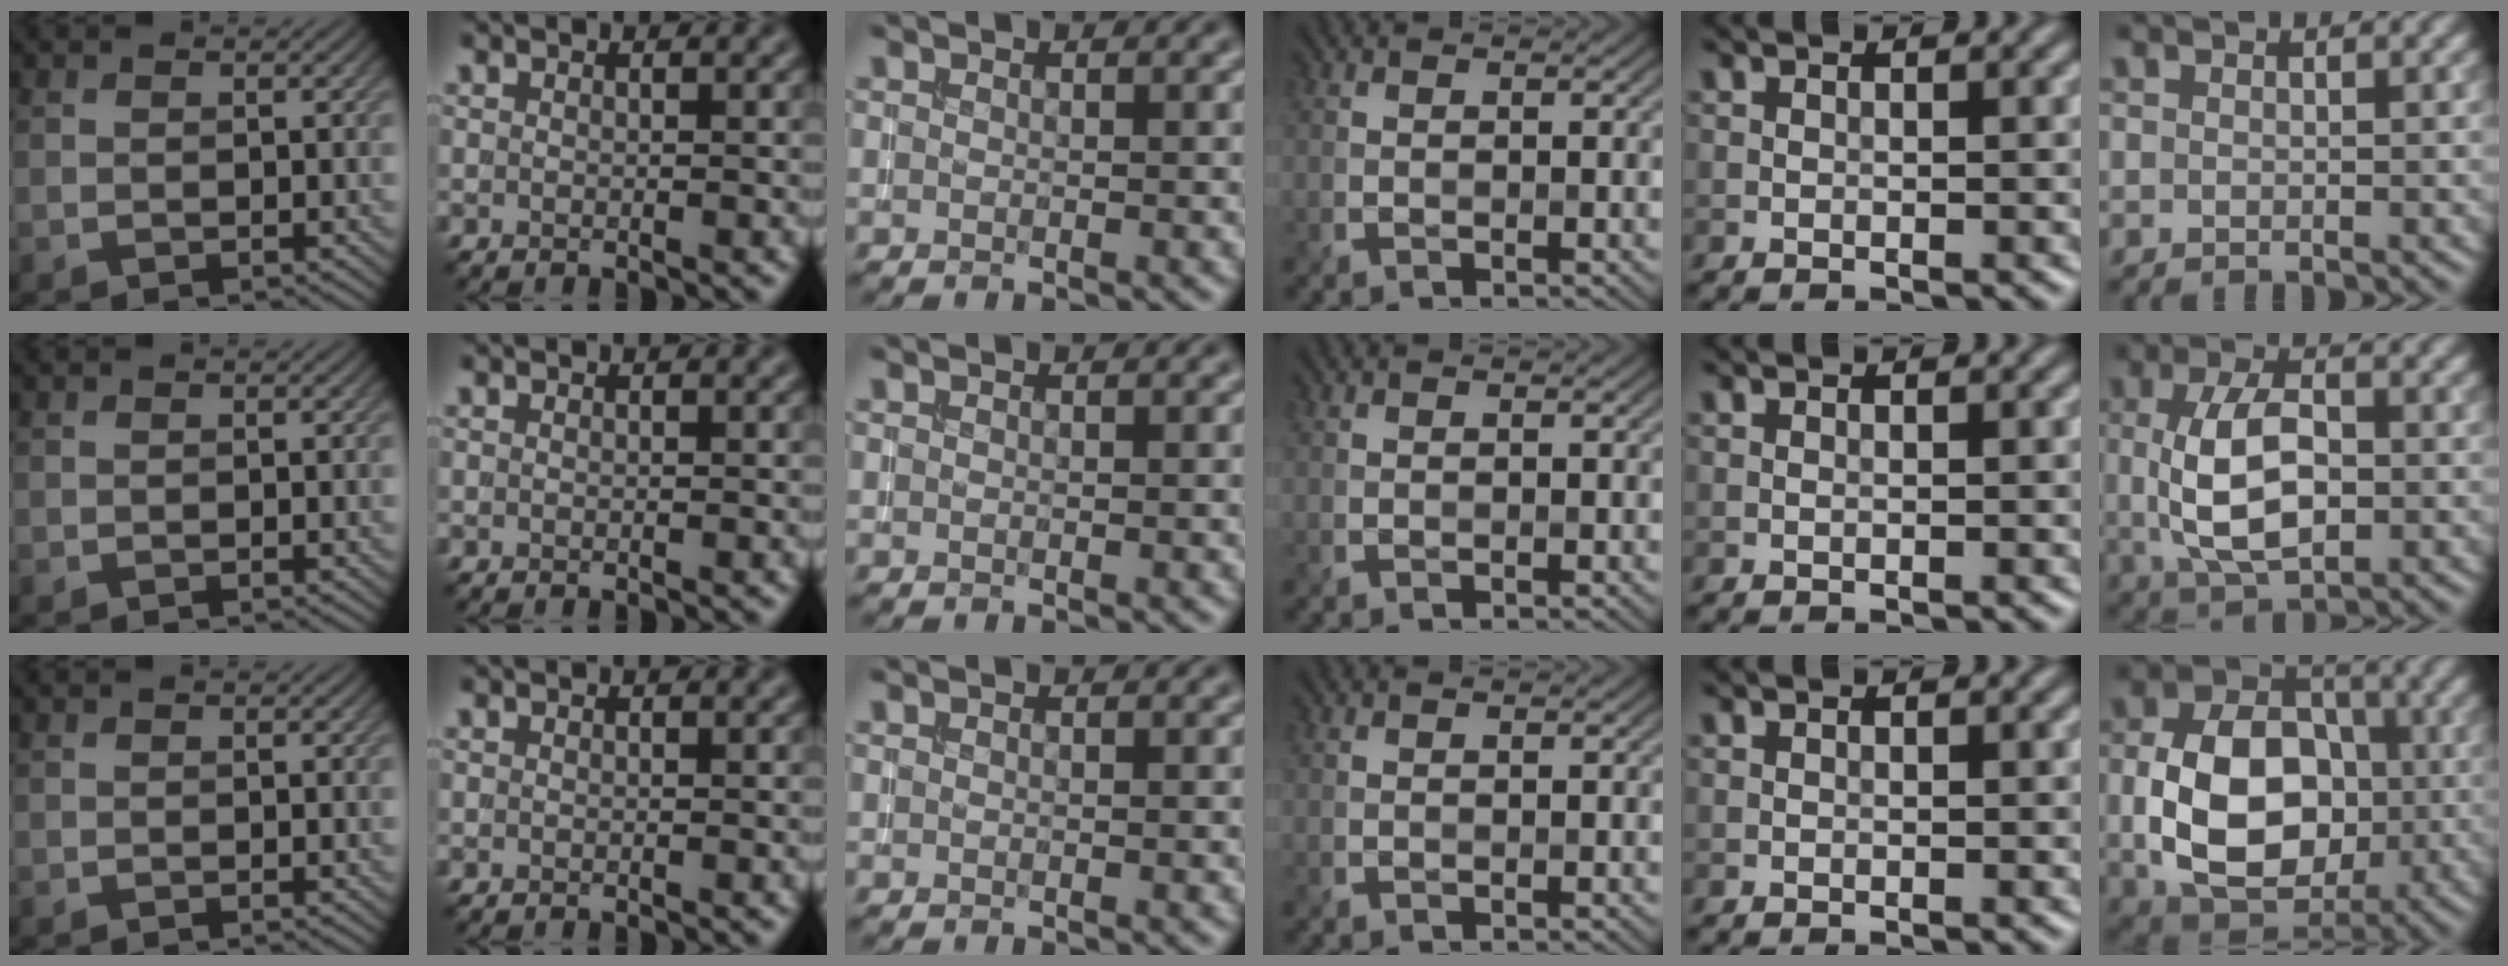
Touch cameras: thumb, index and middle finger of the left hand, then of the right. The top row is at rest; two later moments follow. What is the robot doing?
{"motion": "extract", "object": "drawer"}